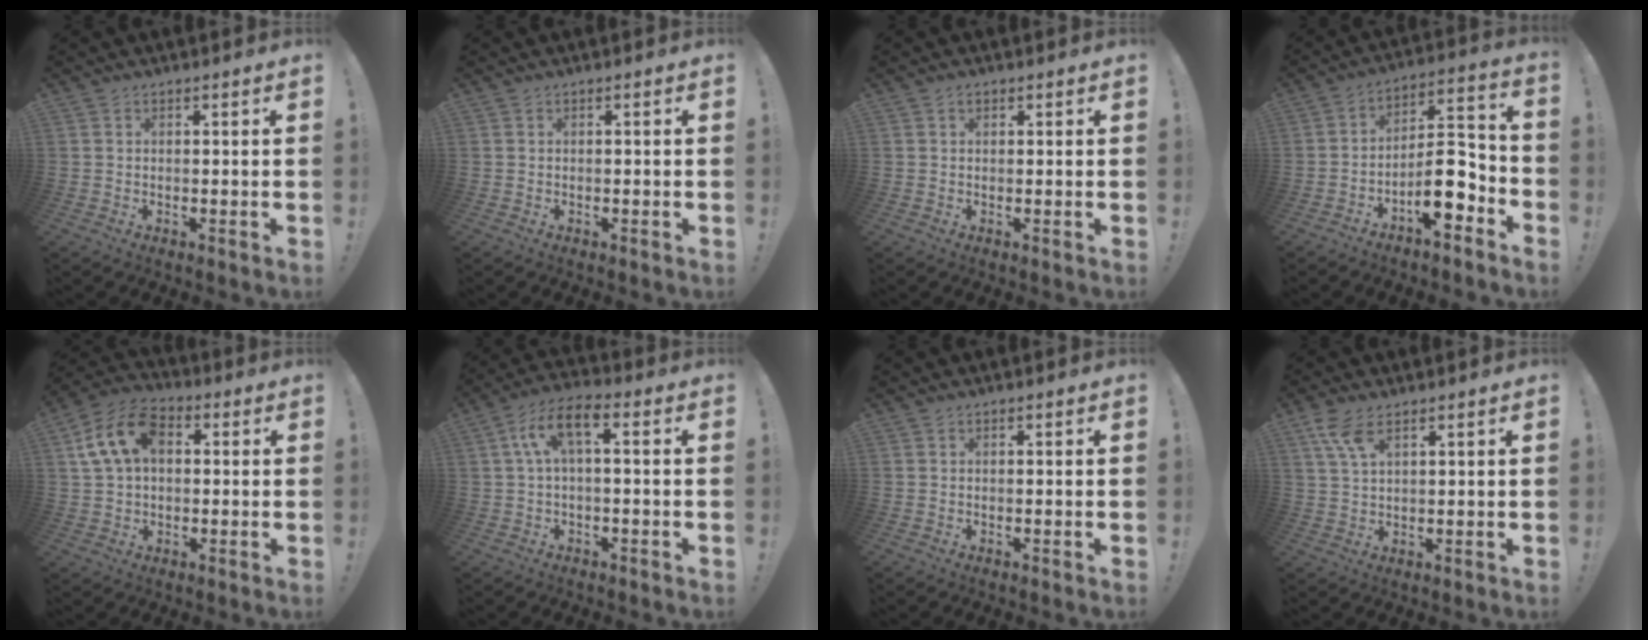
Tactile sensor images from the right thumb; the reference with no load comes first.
{"total": 0.0}
{"total": 0.8, "force": [0.4, 0.6, 0.4], "torque": [-0.005, 0.001, 0.007]}
{"total": 12.2, "force": [-6.2, 4.7, 9.4], "torque": [-0.135, 0.034, -0.102]}
{"total": 13.7, "force": [3.4, 9.2, 9.6], "torque": [-0.184, 0.015, 0.070]}
{"total": 8.5, "force": [1.6, 3.0, 7.8], "torque": [-0.154, 0.000, 0.029]}
{"total": 0.0}
{"total": 7.0, "force": [4.1, 2.9, 4.9], "torque": [-0.098, -0.011, 0.078]}